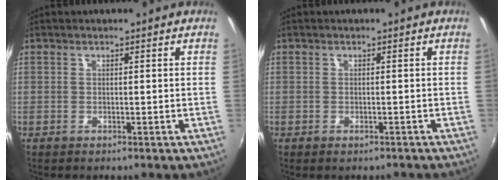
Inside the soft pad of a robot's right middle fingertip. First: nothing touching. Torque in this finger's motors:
{"motor_torque": [1.03, -1.10, 0.11, 0.05]}